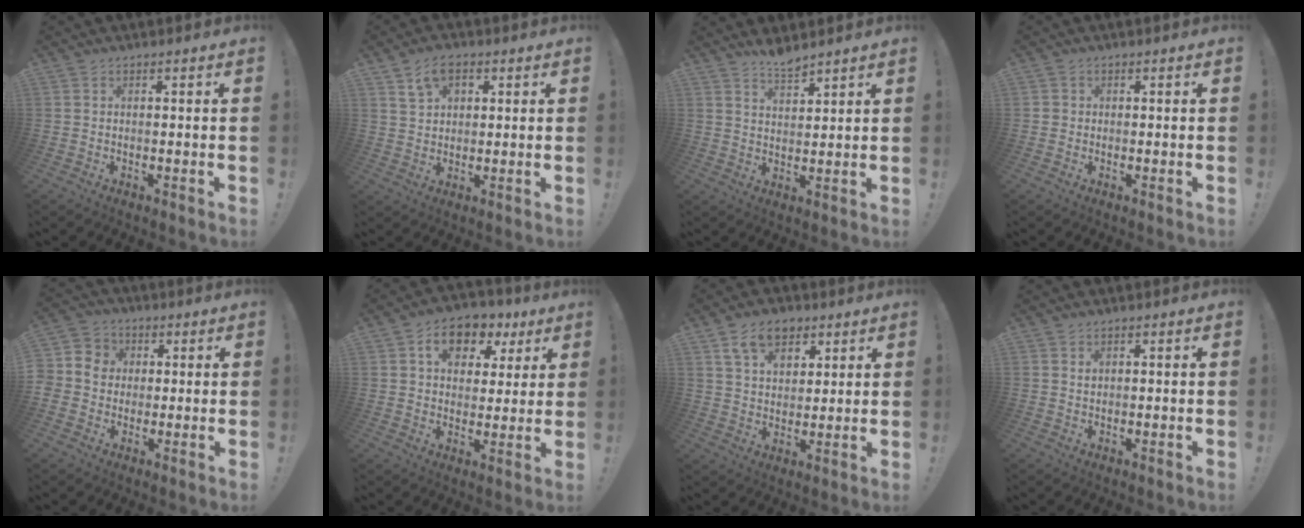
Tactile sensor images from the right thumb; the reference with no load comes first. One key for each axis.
{"total": 7.0, "fx": 3.6, "fy": 4.6, "fz": 3.9, "tx": -0.068, "ty": -0.004, "tz": 0.068}
{"total": 4.8, "fx": 4.5, "fy": 0.7, "fz": 1.4, "tx": -0.025, "ty": -0.031, "tz": 0.080}
{"total": 1.2, "fx": 0.1, "fy": 1.1, "fz": 0.2, "tx": -0.008, "ty": 0.004, "tz": 0.002}
{"total": 6.8, "fx": -0.2, "fy": 6.6, "fz": 1.7, "tx": -0.039, "ty": 0.014, "tz": -0.001}
{"total": 10.2, "fx": 4.7, "fy": 7.4, "fz": 5.3, "tx": -0.077, "ty": -0.017, "tz": 0.086}
{"total": 10.1, "fx": 5.6, "fy": 6.7, "fz": 5.1, "tx": -0.092, "ty": -0.010, "tz": 0.107}
{"total": 0.8, "fx": 0.6, "fy": 0.5, "fz": 0.1, "tx": 0.002, "ty": -0.002, "tz": 0.012}